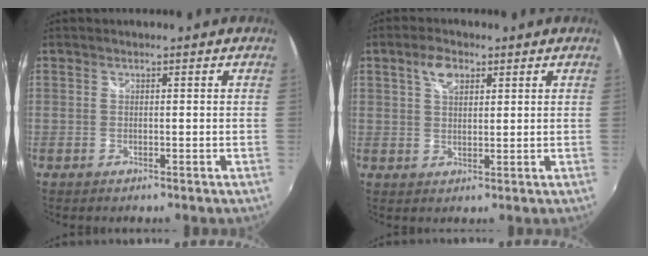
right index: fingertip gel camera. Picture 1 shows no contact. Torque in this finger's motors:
{"motor_torque": [0.07, 0.04, 0.23, 0.05]}